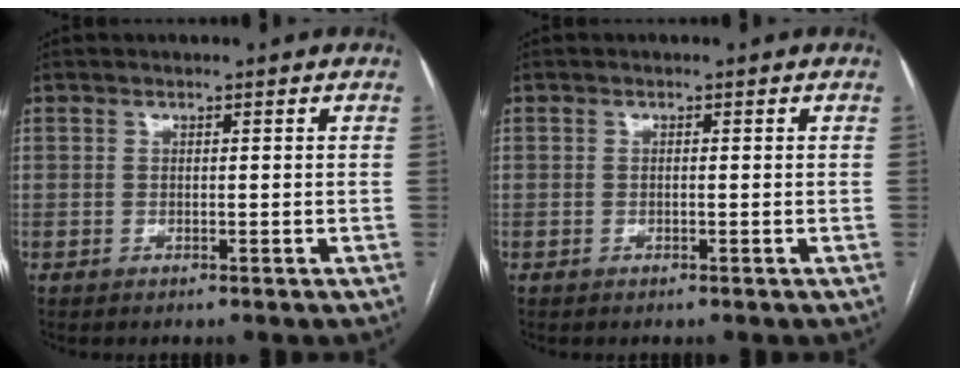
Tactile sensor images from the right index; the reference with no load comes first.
{"total": 0.0}